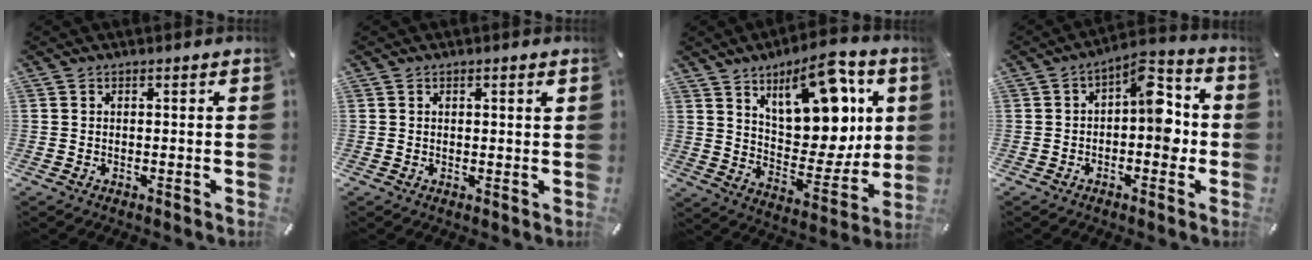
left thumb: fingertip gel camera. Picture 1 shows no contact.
{"total": 1.0, "force": [0.4, 0.3, 0.8], "torque": [-0.008, -0.001, 0.004]}
{"total": 17.8, "force": [10.0, 9.0, 11.7], "torque": [-0.150, -0.066, 0.170]}
{"total": 10.1, "force": [-0.1, 5.6, 8.4], "torque": [-0.103, -0.003, -0.006]}